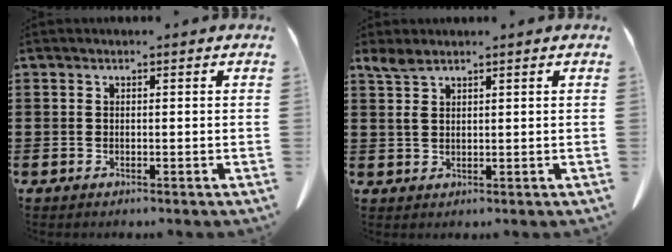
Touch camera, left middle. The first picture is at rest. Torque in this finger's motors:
{"motor_torque": [0.47, 0.32, 0.03, 0.05]}